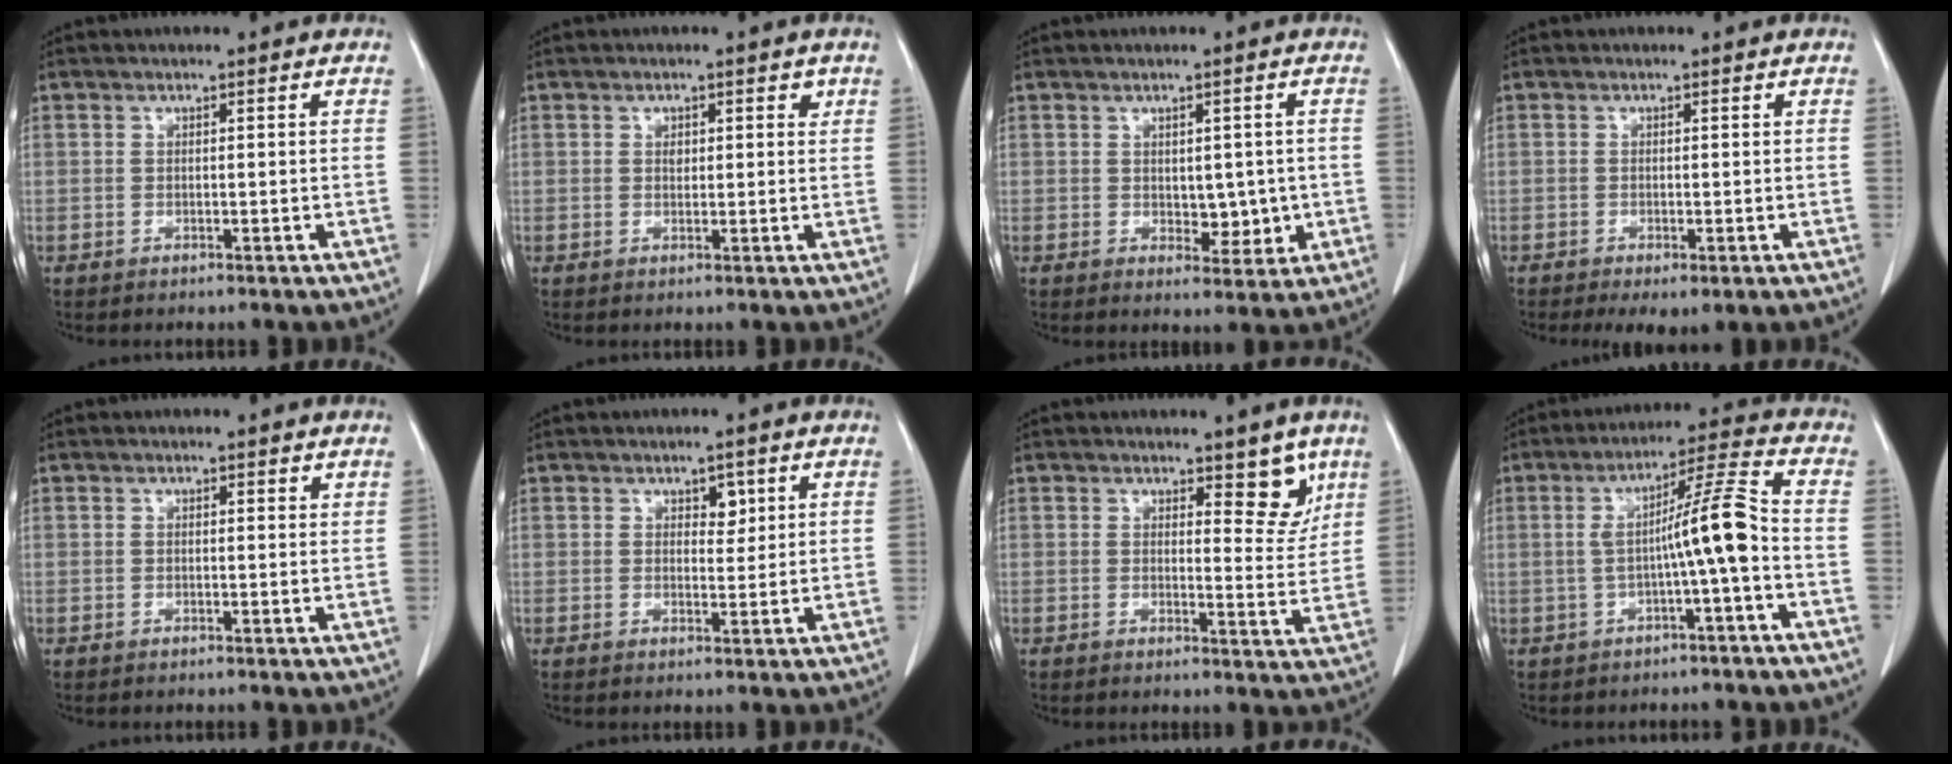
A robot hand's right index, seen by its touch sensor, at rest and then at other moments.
{"total": 2.1, "force": [0.9, 1.5, 1.2], "torque": [-0.011, 0.001, 0.013]}
{"total": 4.6, "force": [-0.1, 2.6, 3.8], "torque": [-0.042, -0.003, 0.008]}
{"total": 3.1, "force": [-1.4, 1.5, 2.3], "torque": [-0.034, -0.004, -0.013]}
{"total": 0.9, "force": [0.7, 0.4, 0.4], "torque": [-0.001, -0.002, 0.006]}
{"total": 2.2, "force": [1.1, 1.3, 1.3], "torque": [-0.013, -0.001, 0.018]}
{"total": 5.1, "force": [3.4, 2.1, 3.1], "torque": [-0.022, -0.015, 0.042]}
{"total": 8.2, "force": [-1.3, -0.7, 8.1], "torque": [-0.132, 0.022, -0.020]}